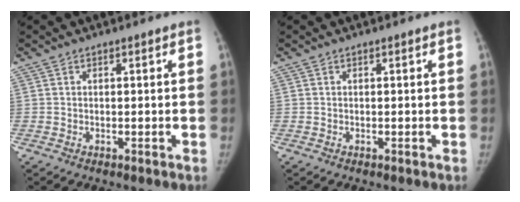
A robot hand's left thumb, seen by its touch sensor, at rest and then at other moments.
{"total": 0.0}